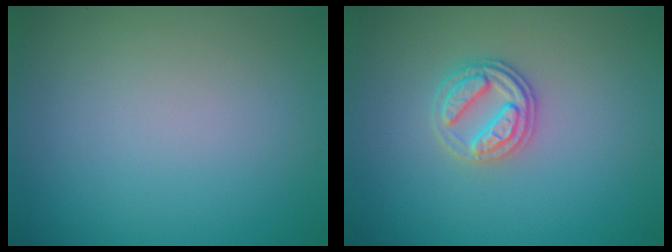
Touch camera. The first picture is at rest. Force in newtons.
{"total": 2.7, "press": 2.6, "slide": 0.8}